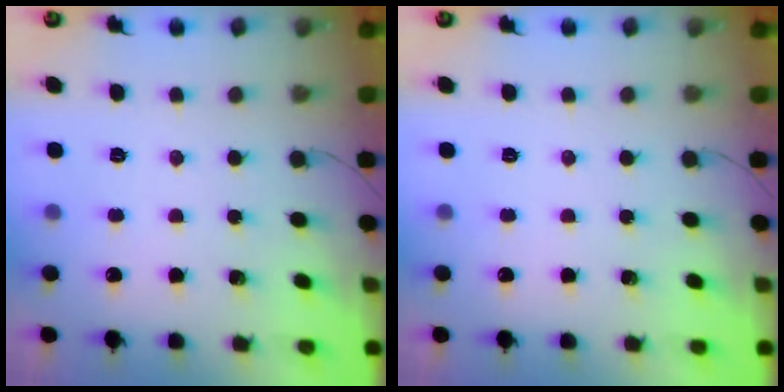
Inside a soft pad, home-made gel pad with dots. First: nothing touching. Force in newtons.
{"total": 0.0}